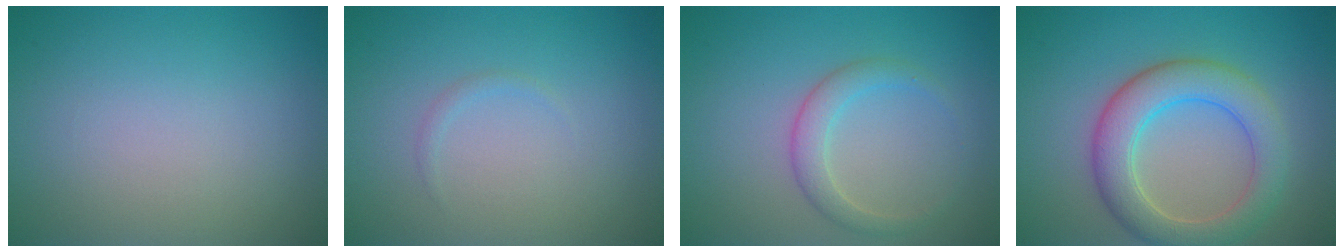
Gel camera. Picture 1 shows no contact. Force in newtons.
{"total": 0.5, "press": 0.5, "slide": 0.0}
{"total": 2.3, "press": 2.3, "slide": 0.1}
{"total": 5.7, "press": 5.7, "slide": 0.2}